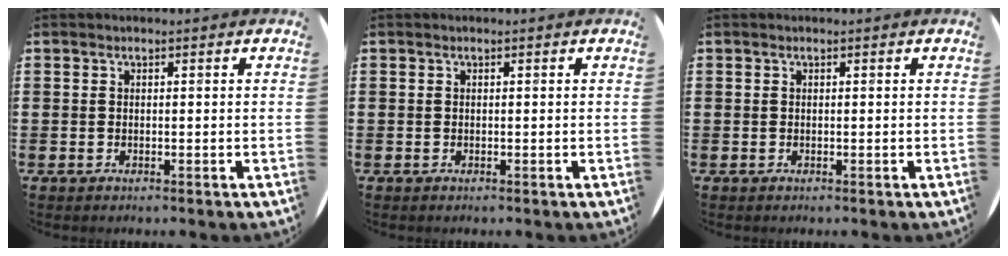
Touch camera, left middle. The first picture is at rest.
{"total": 0.0}
{"total": 0.0}